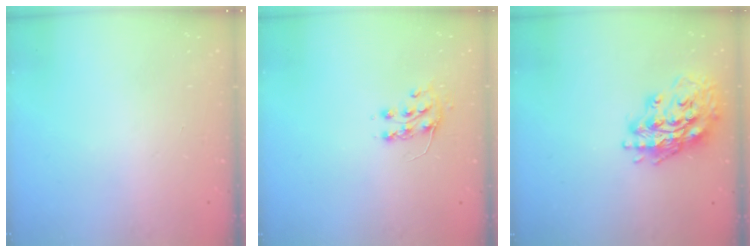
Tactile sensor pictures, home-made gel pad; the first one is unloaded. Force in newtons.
{"total": 7.3, "press": 7.3, "slide": 0.4}
{"total": 17.6, "press": 17.5, "slide": 2.3}